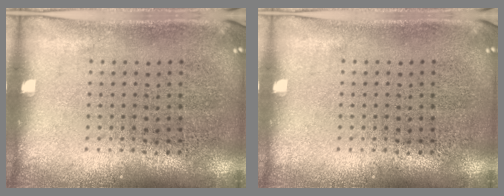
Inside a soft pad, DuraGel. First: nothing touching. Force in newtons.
{"total": 0.0}